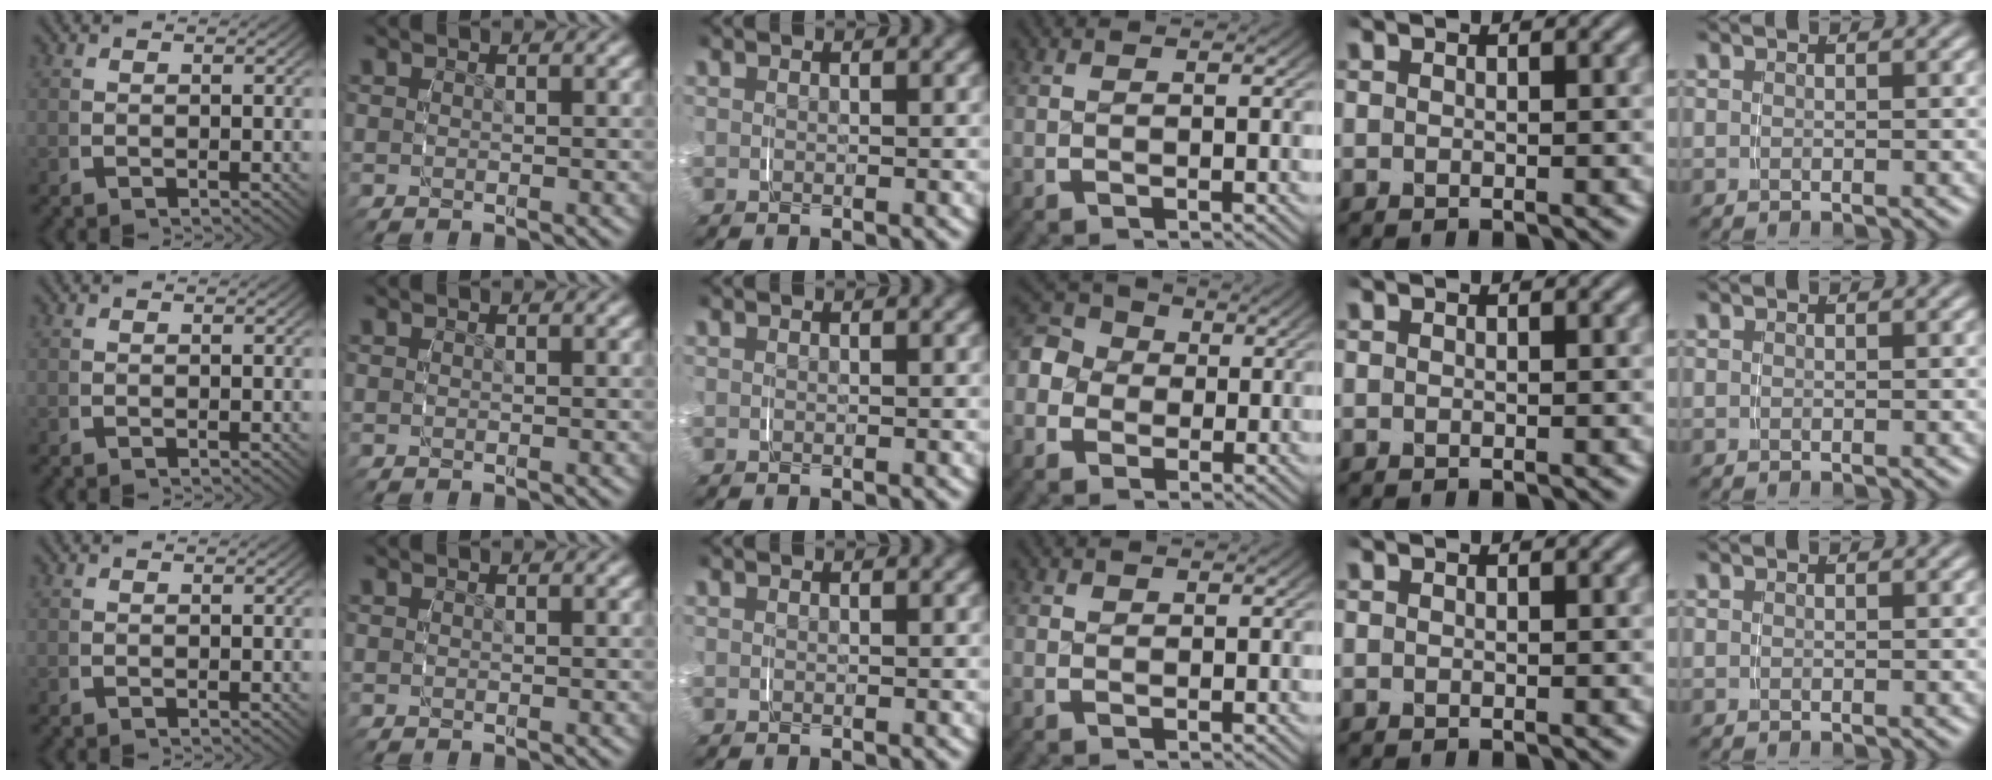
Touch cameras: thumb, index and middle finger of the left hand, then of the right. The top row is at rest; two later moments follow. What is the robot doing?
{"motion": "grasp_and_lifting", "object": "glasses case"}